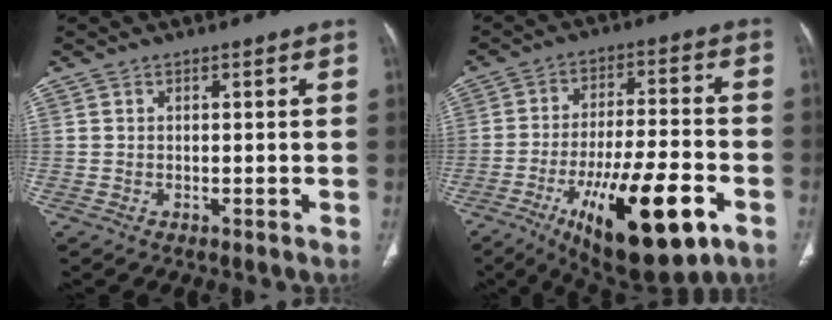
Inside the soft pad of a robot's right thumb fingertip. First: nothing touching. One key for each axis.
{"total": 21.0, "fx": -9.3, "fy": 6.9, "fz": 17.5, "tx": -0.270, "ty": 0.030, "tz": -0.137}